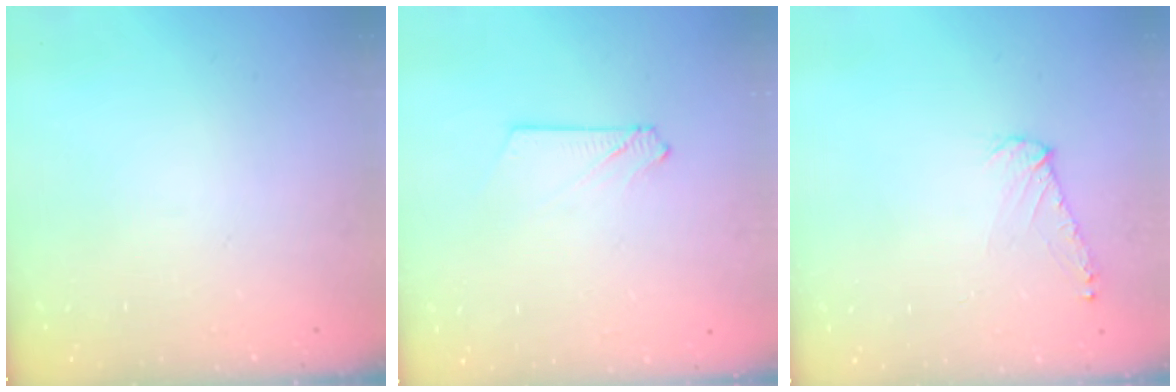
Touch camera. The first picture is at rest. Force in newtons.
{"total": 3.0, "press": 3.0, "slide": 0.4}
{"total": 7.3, "press": 7.2, "slide": 0.7}